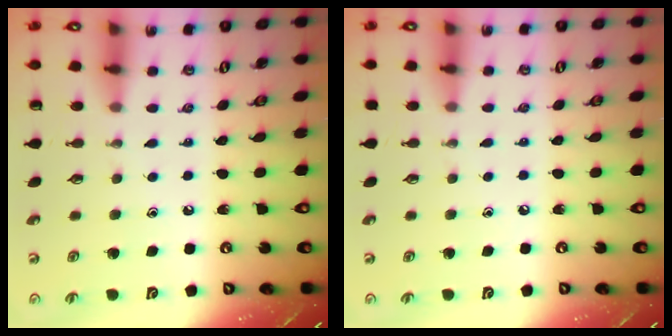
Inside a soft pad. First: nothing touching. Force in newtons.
{"total": 2.5, "press": 2.5, "slide": 0.4}